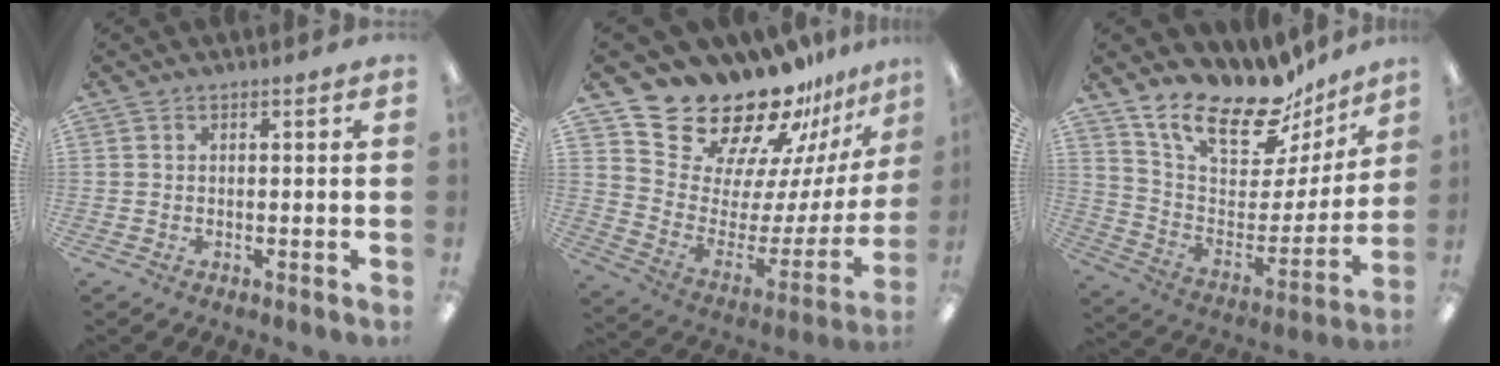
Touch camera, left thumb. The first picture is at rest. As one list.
[{"total": 22.8, "force": [20.1, 8.5, 6.6], "torque": [-0.112, -0.162, 0.367]}, {"total": 21.0, "force": [16.5, 8.0, 10.2], "torque": [-0.166, -0.126, 0.285]}]